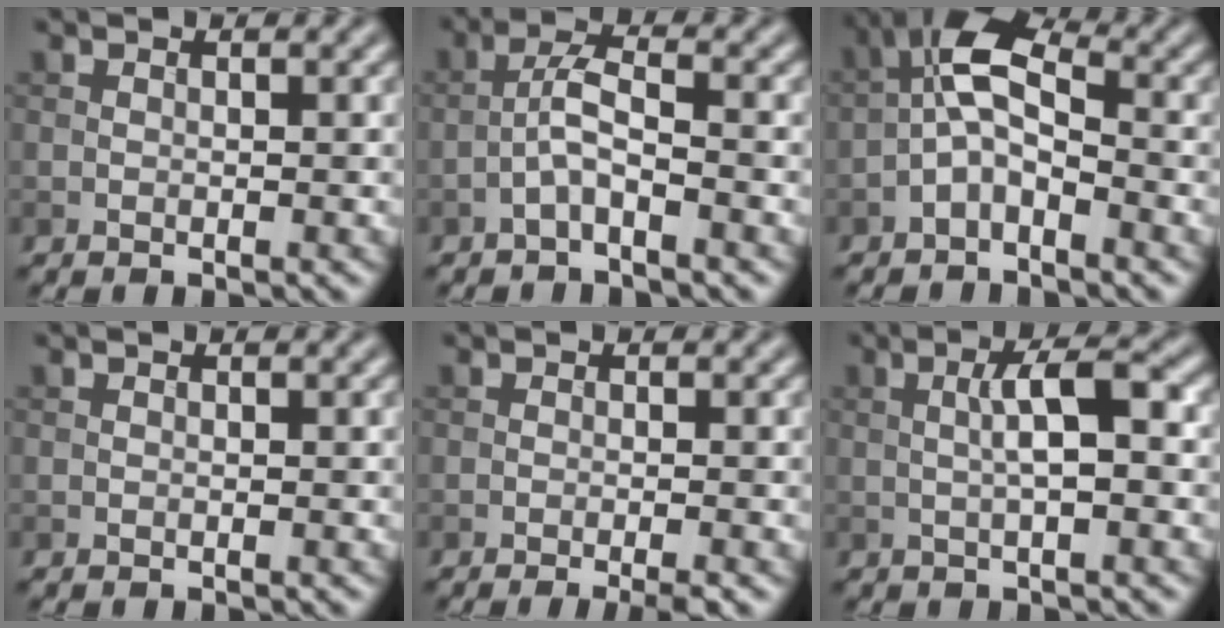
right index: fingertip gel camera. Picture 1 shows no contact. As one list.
[{"total": 2.7, "force": [-1.4, 0.5, 2.3], "torque": [-0.048, 0.011, -0.034]}, {"total": 4.8, "force": [-1.4, 2.1, 4.0], "torque": [-0.077, 0.018, -0.040]}, {"total": 0.0}, {"total": 2.4, "force": [-1.4, 0.3, 1.9], "torque": [-0.024, 0.000, -0.026]}, {"total": 3.8, "force": [0.2, 0.7, 3.8], "torque": [-0.067, 0.009, 0.002]}]